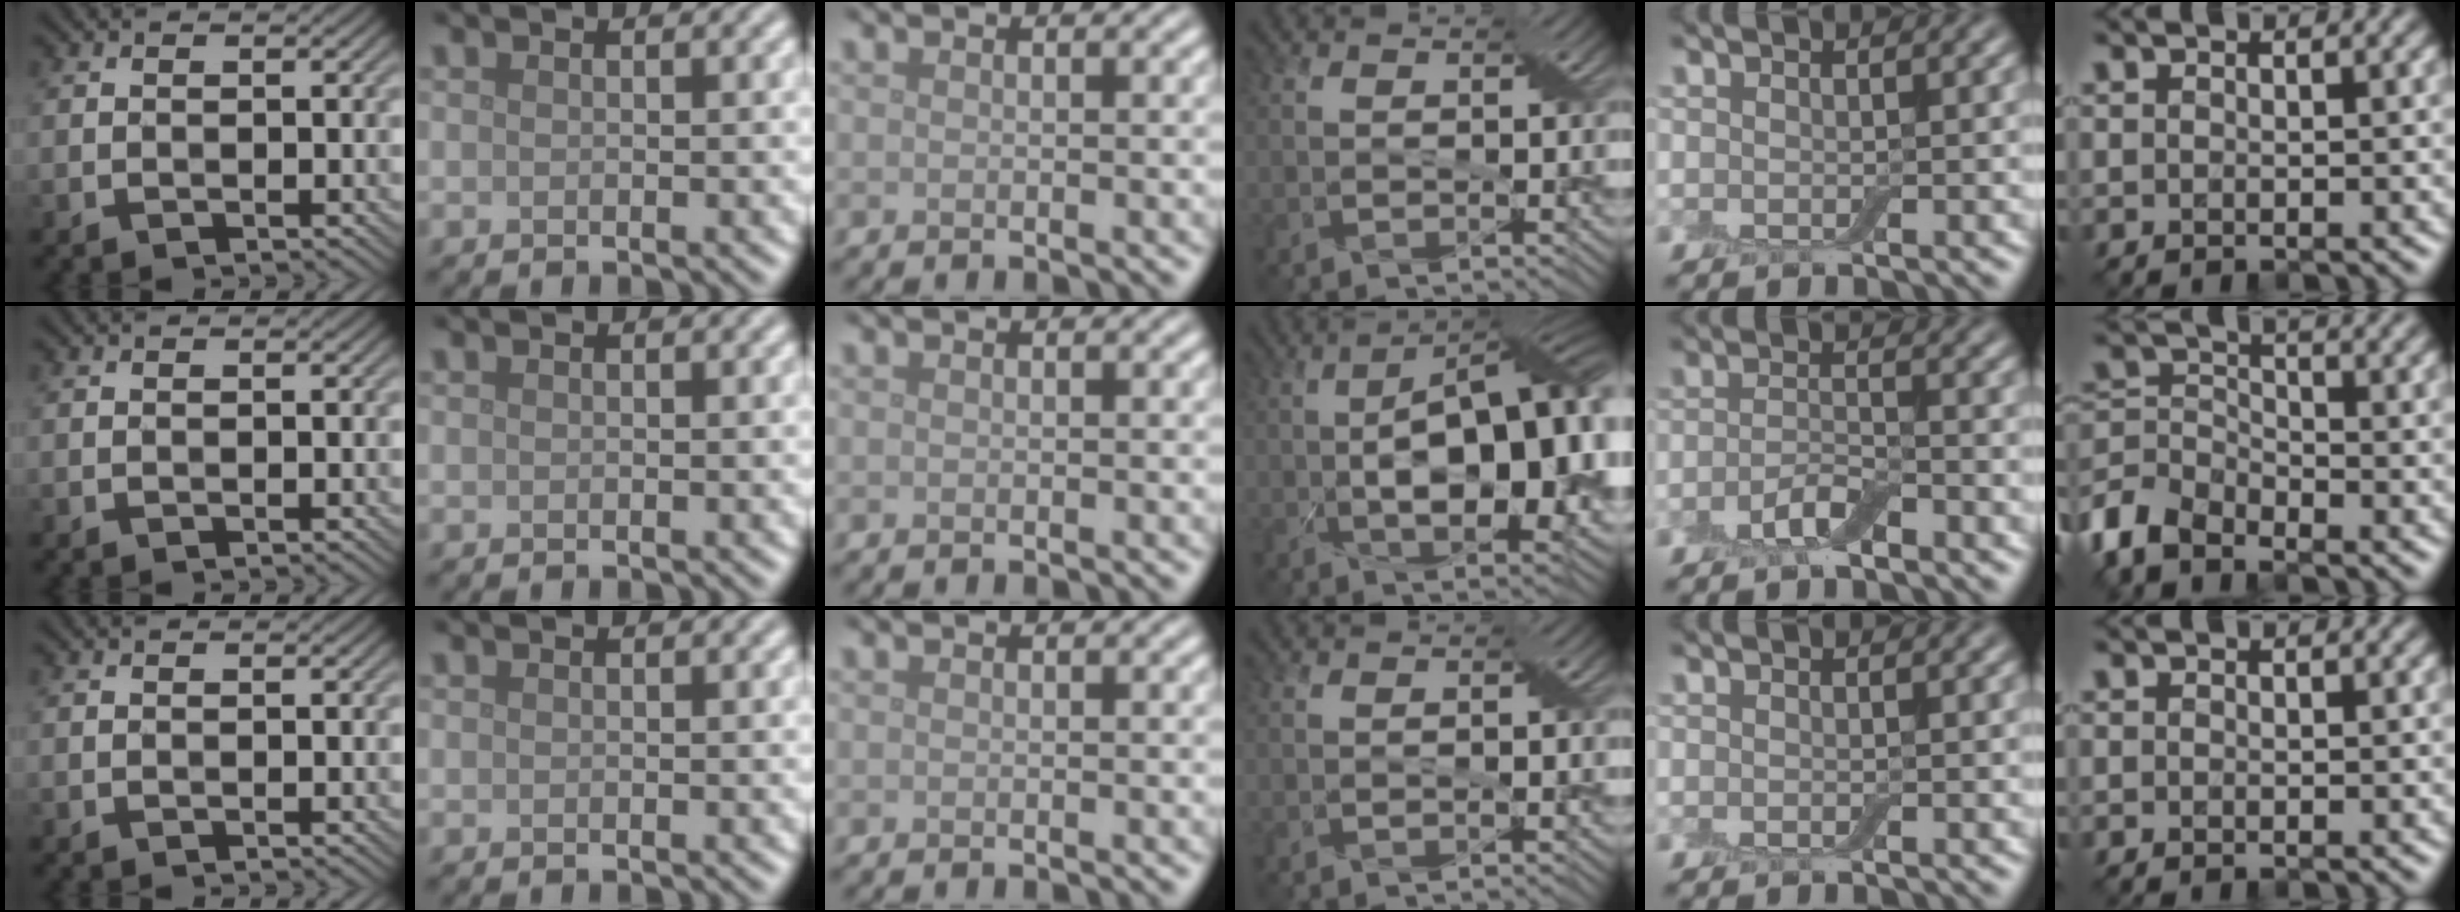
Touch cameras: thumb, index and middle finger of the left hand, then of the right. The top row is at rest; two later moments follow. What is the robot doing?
{"motion": "pour", "object": "bowl"}